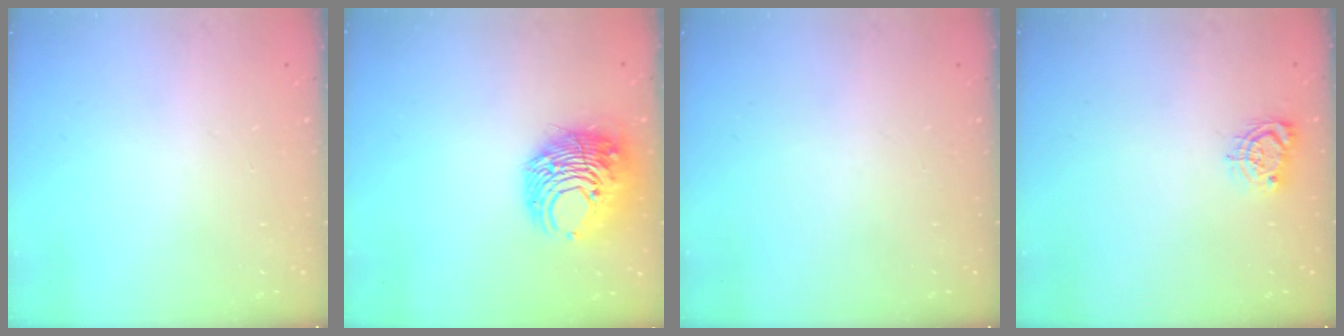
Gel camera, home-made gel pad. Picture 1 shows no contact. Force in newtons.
{"total": 13.3, "press": 13.1, "slide": 1.8}
{"total": 0.0}
{"total": 6.0, "press": 6.0, "slide": 0.4}